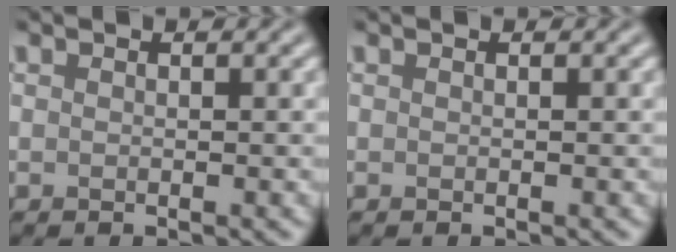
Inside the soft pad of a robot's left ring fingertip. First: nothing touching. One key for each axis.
{"total": 0.0}